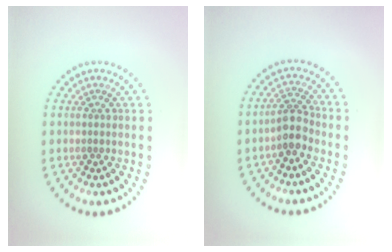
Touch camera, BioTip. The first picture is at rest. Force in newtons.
{"total": 2.3, "press": 2.0, "slide": 1.3}